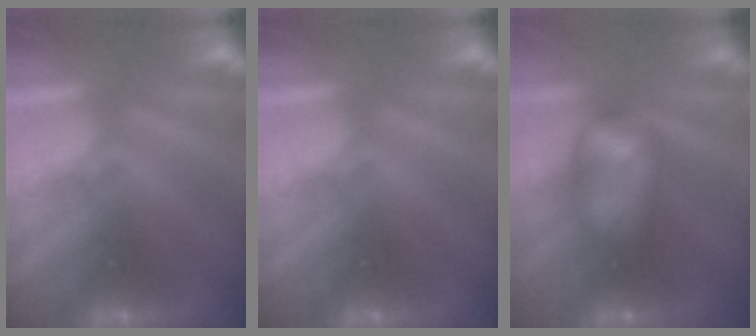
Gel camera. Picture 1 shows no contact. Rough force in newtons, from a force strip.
{"total": 0.0}
{"total": 6.6}